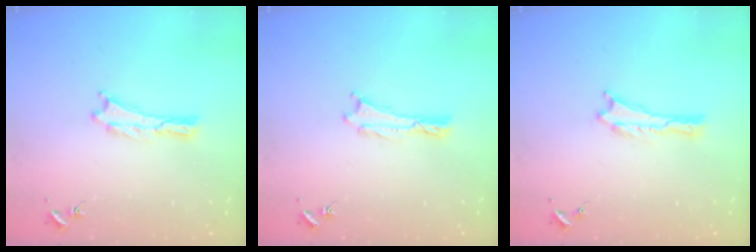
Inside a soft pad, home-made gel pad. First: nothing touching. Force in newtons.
{"total": 0.0}
{"total": 0.0}